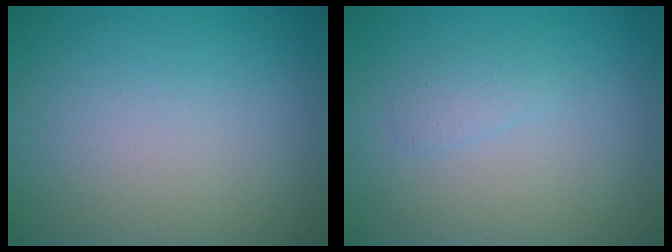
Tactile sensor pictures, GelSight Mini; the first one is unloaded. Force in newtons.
{"total": 1.0, "press": 1.0, "slide": 0.0}